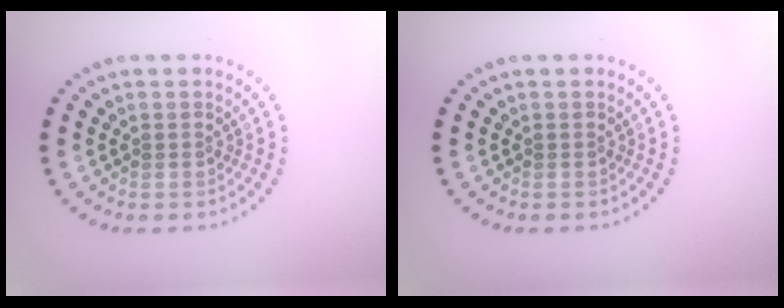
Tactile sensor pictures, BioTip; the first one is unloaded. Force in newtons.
{"total": 0.0}